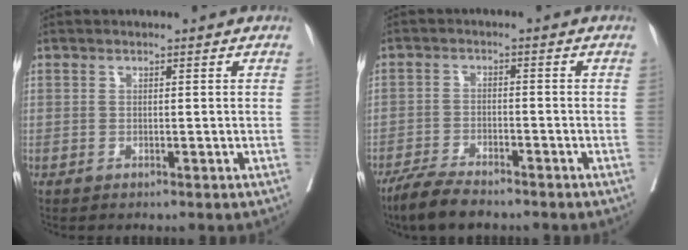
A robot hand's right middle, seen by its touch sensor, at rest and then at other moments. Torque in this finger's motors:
{"motor_torque": [0.11, -0.11, 0.04, 0.02]}